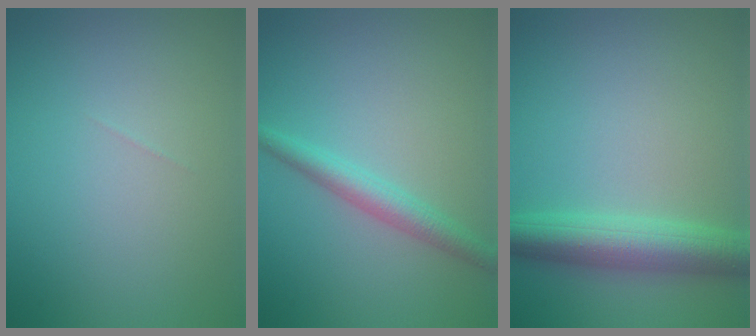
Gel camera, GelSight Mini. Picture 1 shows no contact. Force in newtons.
{"total": 2.7, "press": 2.7, "slide": 0.1}
{"total": 5.6, "press": 5.6, "slide": 0.2}